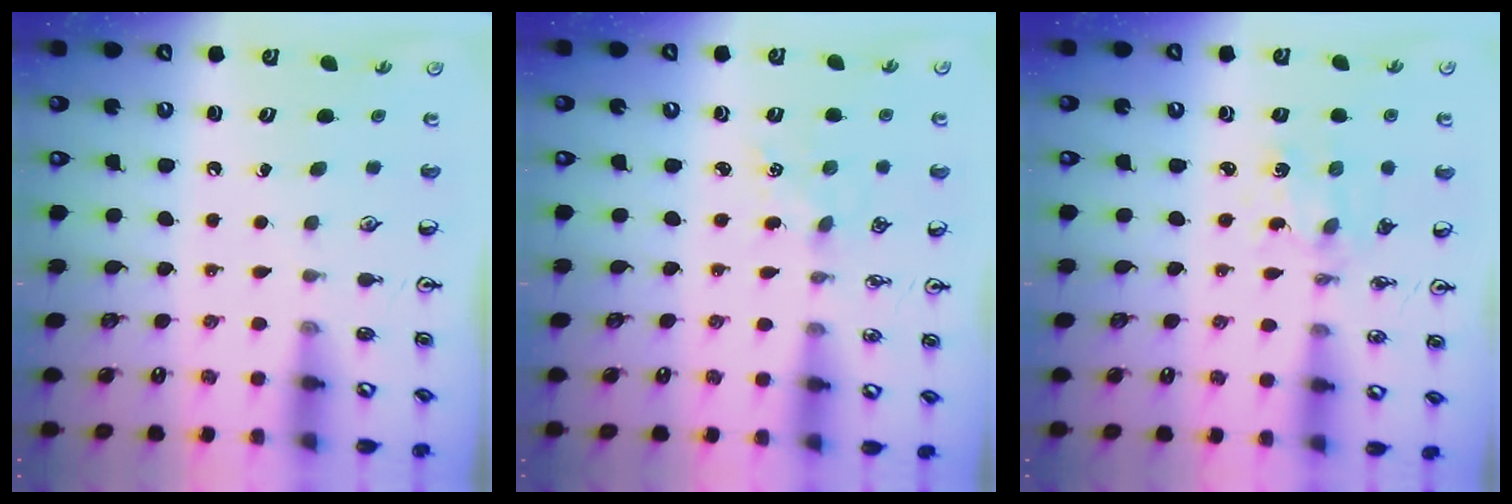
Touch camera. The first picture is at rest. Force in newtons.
{"total": 2.7, "press": 2.7, "slide": 0.4}
{"total": 1.5, "press": 1.5, "slide": 0.3}